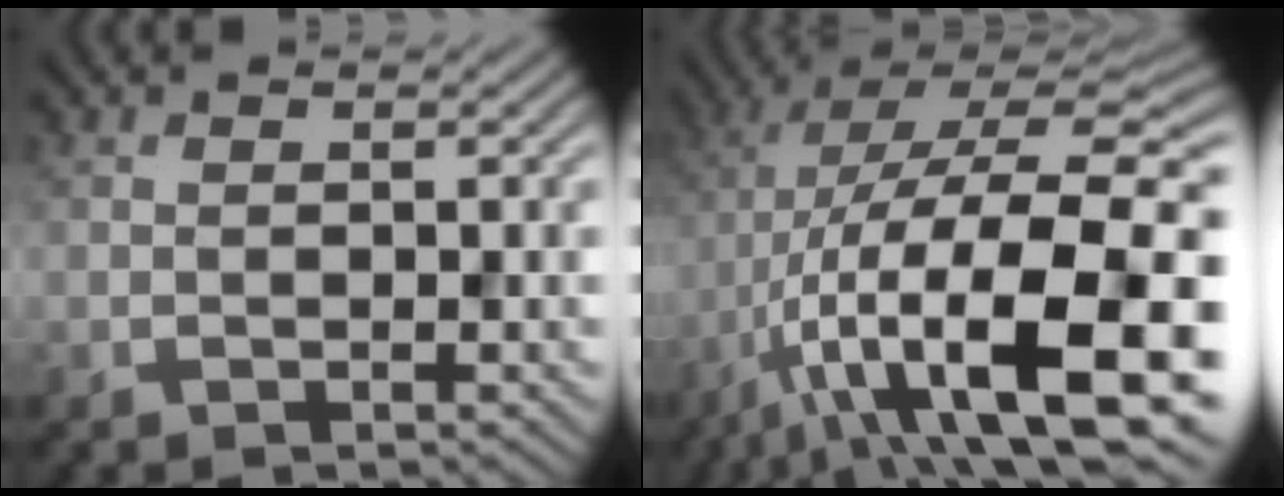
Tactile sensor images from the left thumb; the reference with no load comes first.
{"total": 20.0, "force": [-7.5, 6.8, 17.2], "torque": [-0.270, 0.006, -0.123]}